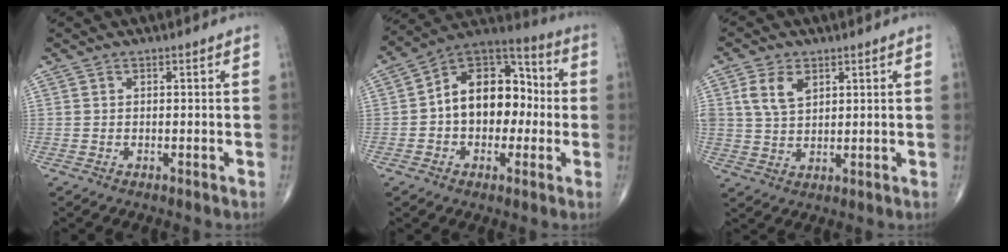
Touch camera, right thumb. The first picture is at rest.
{"total": 16.1, "force": [-0.3, 11.0, 11.8], "torque": [-0.140, 0.047, -0.016]}
{"total": 6.3, "force": [2.6, 3.9, 4.2], "torque": [-0.073, -0.007, 0.054]}